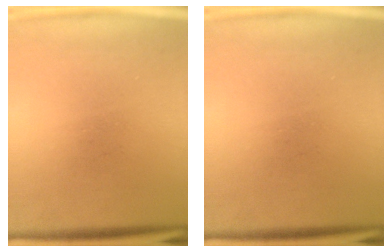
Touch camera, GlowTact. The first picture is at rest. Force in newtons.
{"total": 0.0}